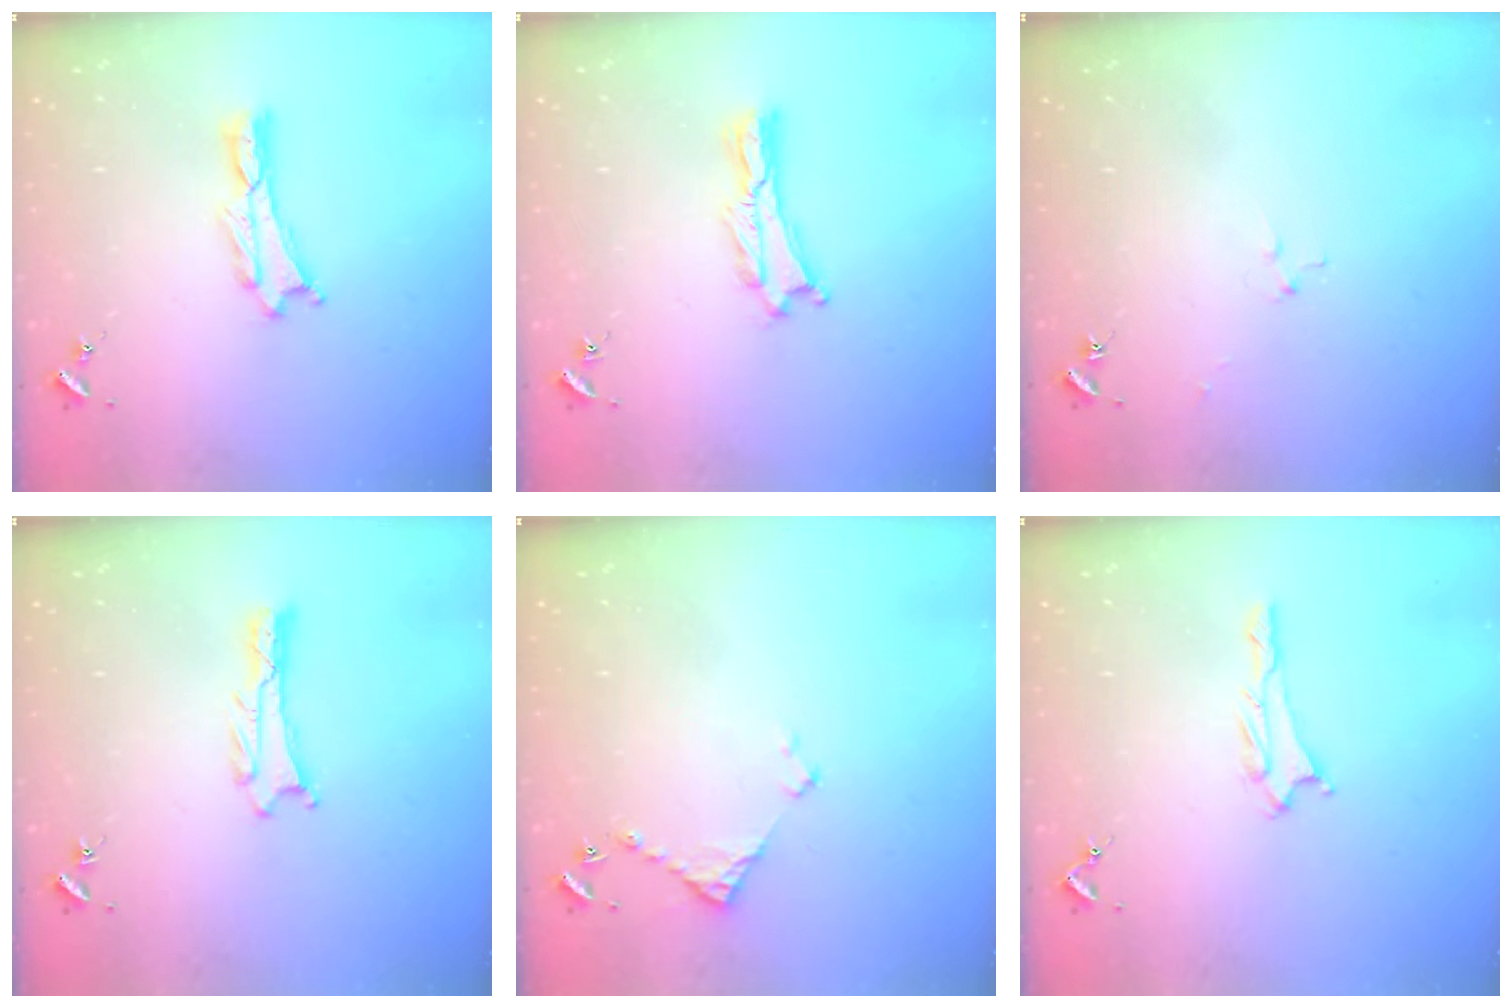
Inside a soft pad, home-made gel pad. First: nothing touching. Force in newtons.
{"total": 0.6, "press": 0.5, "slide": 0.2}
{"total": 2.5, "press": 2.5, "slide": 0.3}
{"total": 0.6, "press": 0.6, "slide": 0.1}
{"total": 3.7, "press": 3.6, "slide": 0.3}
{"total": 1.1, "press": 1.0, "slide": 0.1}